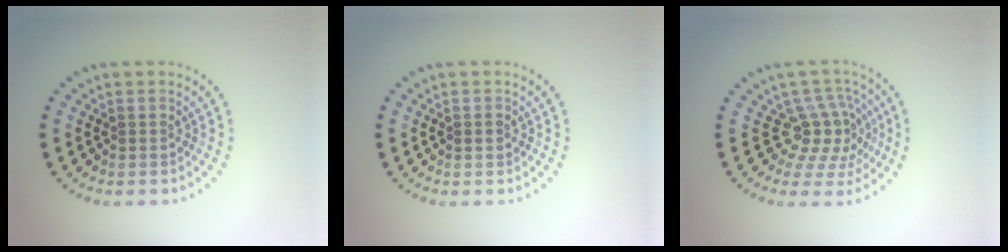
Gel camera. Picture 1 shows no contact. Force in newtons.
{"total": 0.9, "press": 0.9, "slide": 0.1}
{"total": 3.8, "press": 2.7, "slide": 2.6}